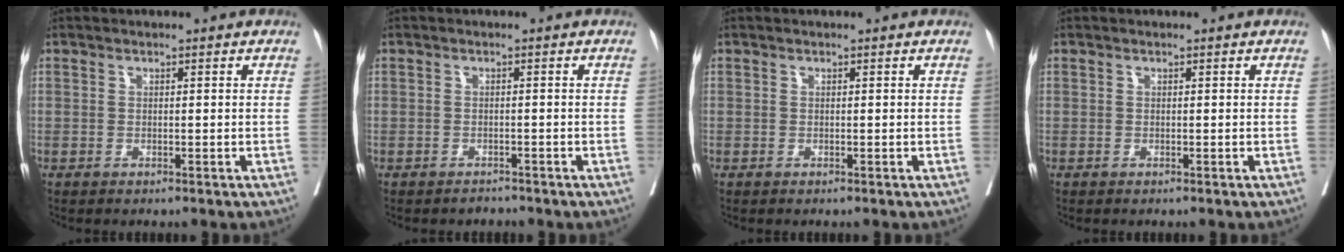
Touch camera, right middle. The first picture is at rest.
{"total": 0.8, "force": [-0.7, 0.2, -0.3], "torque": [0.004, -0.002, -0.014]}
{"total": 0.0}
{"total": 0.0}